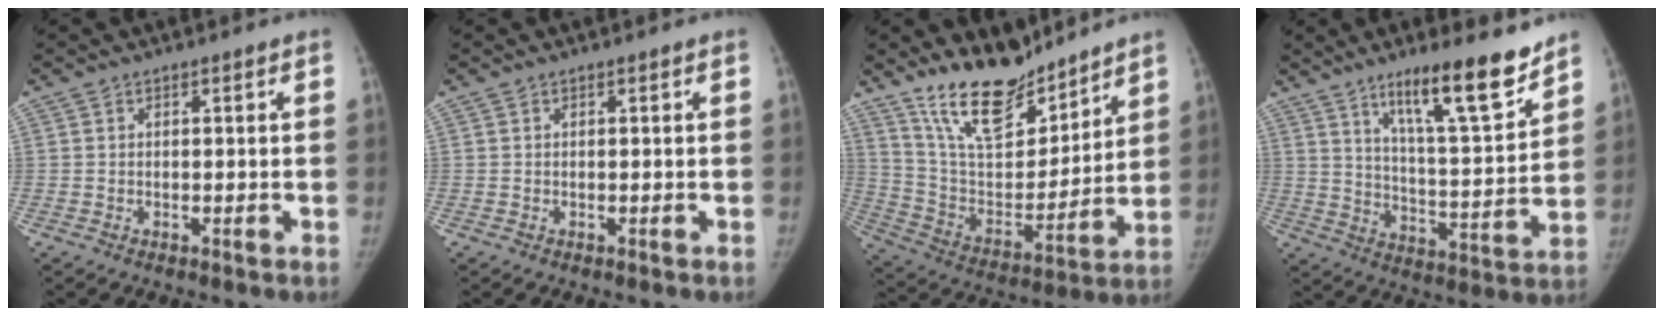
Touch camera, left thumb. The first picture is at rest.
{"total": 0.0}
{"total": 18.3, "force": [14.5, 7.2, 8.6], "torque": [-0.104, -0.092, 0.264]}
{"total": 16.4, "force": [11.4, 3.0, 11.4], "torque": [-0.153, -0.079, 0.190]}